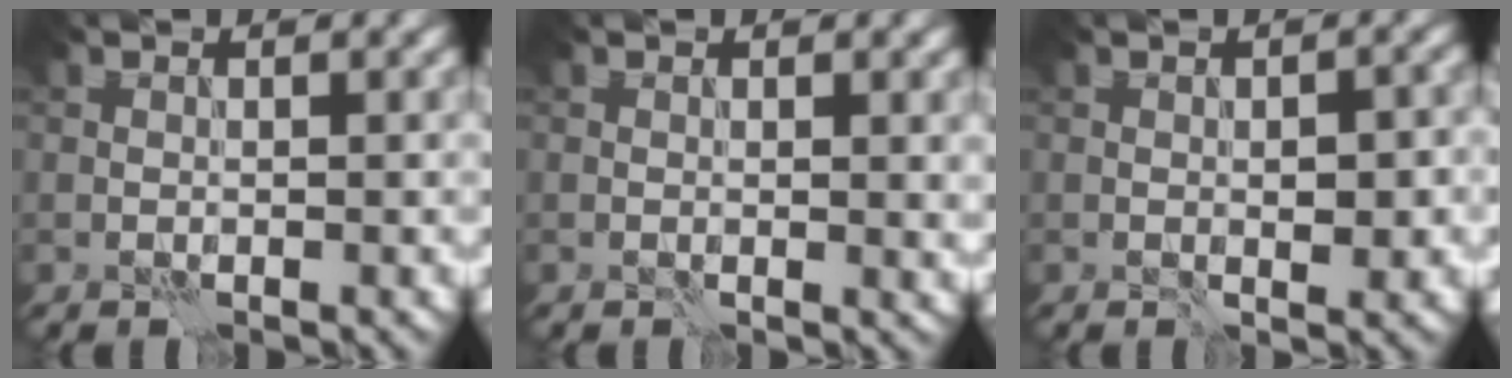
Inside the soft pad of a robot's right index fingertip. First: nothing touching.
{"total": 1.1, "force": [0.3, 0.2, 1.0], "torque": [-0.010, -0.003, 0.004]}
{"total": 2.9, "force": [-0.3, 1.2, 2.6], "torque": [-0.035, 0.000, -0.002]}